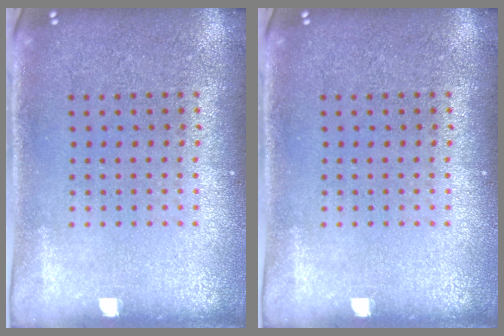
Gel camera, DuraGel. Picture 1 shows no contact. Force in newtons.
{"total": 0.0}